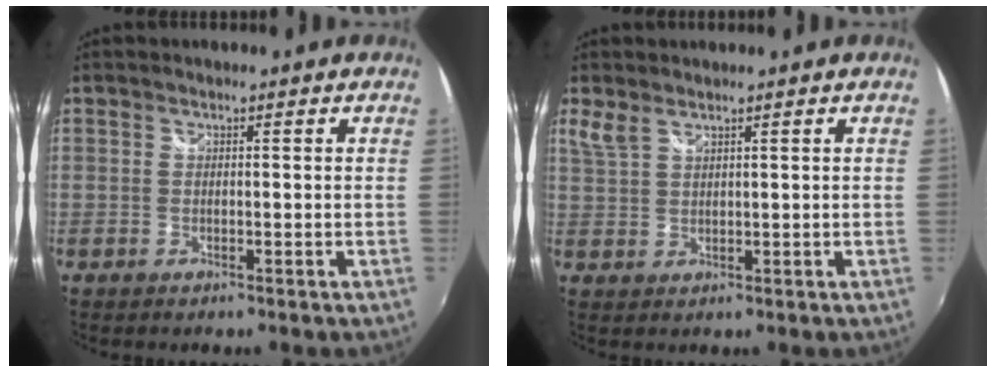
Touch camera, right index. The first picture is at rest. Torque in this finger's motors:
{"motor_torque": [0.04, 0.05, 0.12, 0.02]}